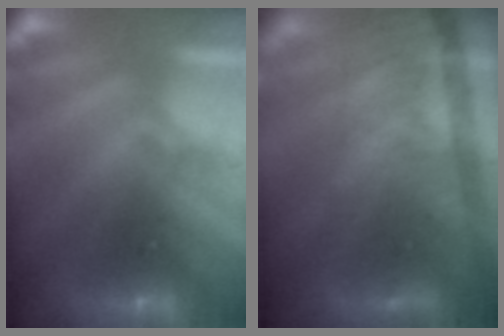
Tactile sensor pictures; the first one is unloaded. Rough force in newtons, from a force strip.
{"total": 3.4}